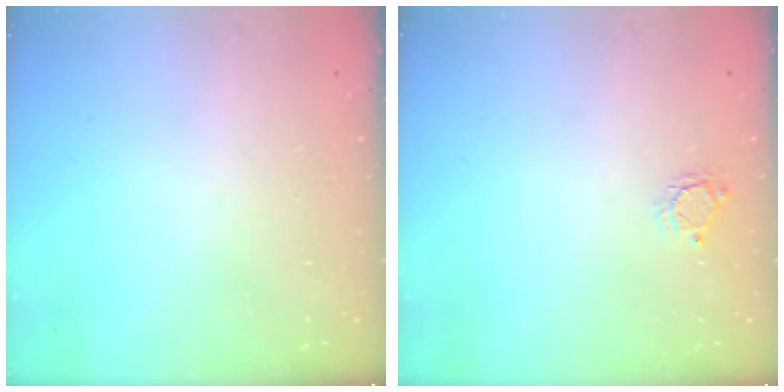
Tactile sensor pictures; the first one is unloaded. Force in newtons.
{"total": 3.5, "press": 3.5, "slide": 0.3}